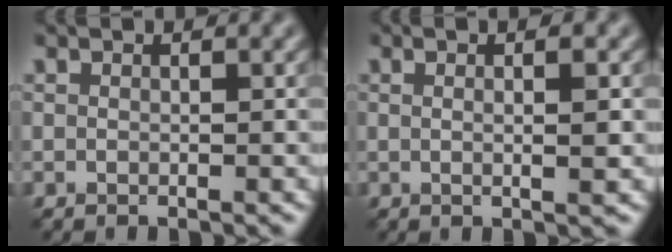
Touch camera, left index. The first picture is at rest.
{"total": 3.7, "force": [0.7, 1.1, 3.4], "torque": [-0.029, 0.001, -0.007]}